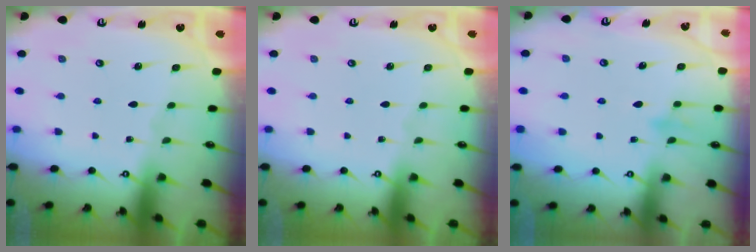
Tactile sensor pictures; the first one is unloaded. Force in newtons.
{"total": 0.0}
{"total": 7.9, "press": 7.9, "slide": 0.6}